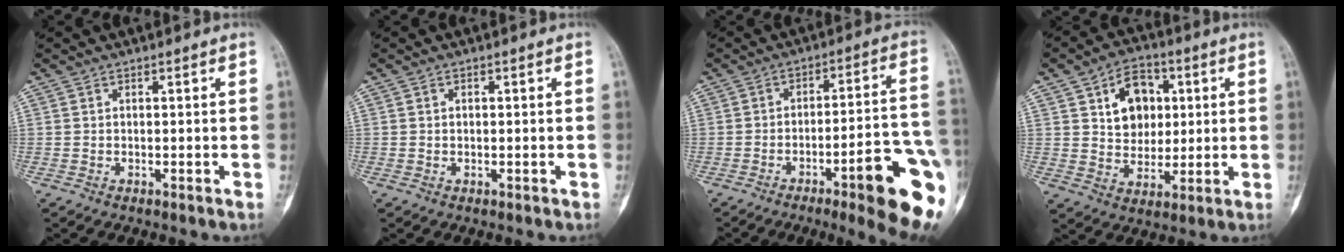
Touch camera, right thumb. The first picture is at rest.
{"total": 0.8, "force": [-0.1, 0.7, 0.1], "torque": [0.010, 0.004, -0.003]}
{"total": 18.5, "force": [-8.0, 3.4, 16.3], "torque": [-0.162, 0.036, -0.104]}
{"total": 11.2, "force": [3.1, 8.6, 6.6], "torque": [-0.058, -0.004, 0.052]}